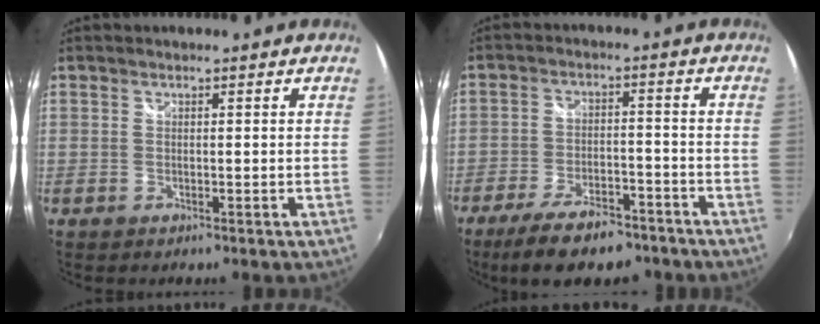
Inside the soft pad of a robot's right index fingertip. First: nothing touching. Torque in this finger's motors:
{"motor_torque": [0.91, -0.75, 0.43, 0.04]}